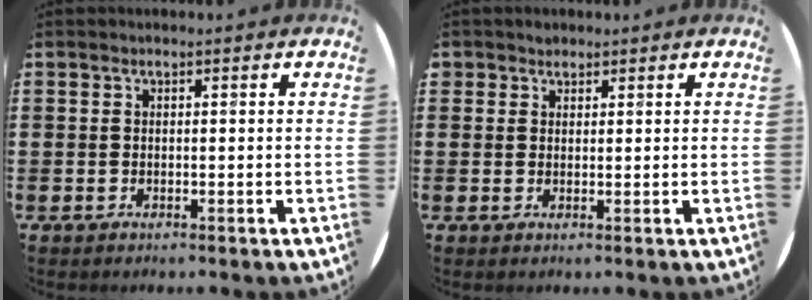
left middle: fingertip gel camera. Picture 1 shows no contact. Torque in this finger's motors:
{"motor_torque": [0.26, -0.20, 0.01, 0.01]}